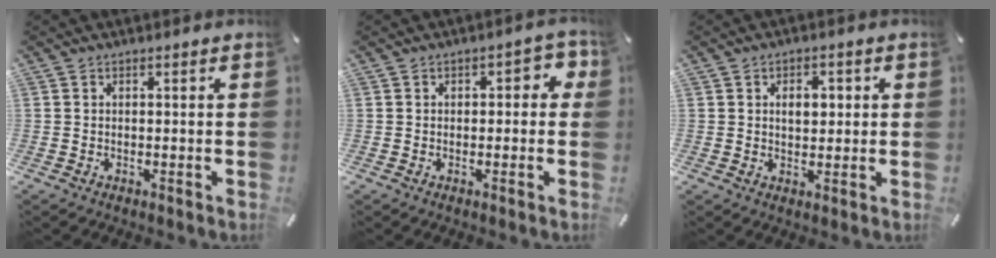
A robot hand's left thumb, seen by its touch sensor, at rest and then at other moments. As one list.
[{"total": 3.6, "force": [0.4, 2.3, 2.8], "torque": [-0.032, 0.003, -0.002]}, {"total": 4.3, "force": [0.8, 3.0, 3.0], "torque": [-0.033, -0.004, 0.003]}]